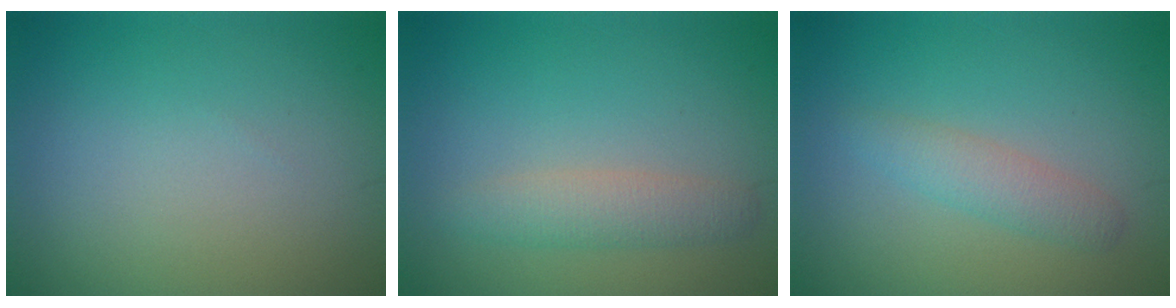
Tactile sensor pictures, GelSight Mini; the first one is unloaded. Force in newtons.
{"total": 2.4, "press": 2.4, "slide": 0.0}
{"total": 2.2, "press": 2.2, "slide": 0.1}